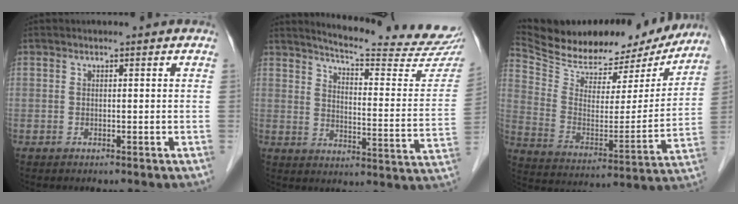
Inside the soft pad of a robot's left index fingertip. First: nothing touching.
{"total": 20.6, "force": [19.5, 0.1, 6.7], "torque": [-0.096, -0.102, 0.233]}
{"total": 26.3, "force": [23.4, 7.6, 9.2], "torque": [-0.172, -0.016, 0.335]}